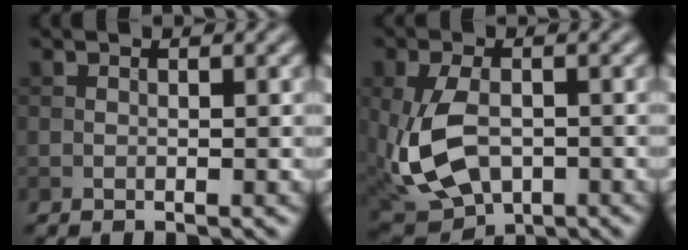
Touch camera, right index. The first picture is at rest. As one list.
[{"total": 8.8, "force": [-1.4, 5.6, 6.6], "torque": [-0.153, -0.021, -0.020]}]